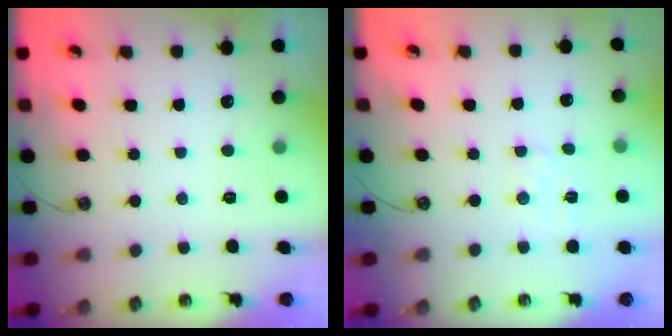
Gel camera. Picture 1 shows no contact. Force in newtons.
{"total": 2.6, "press": 2.6, "slide": 0.4}